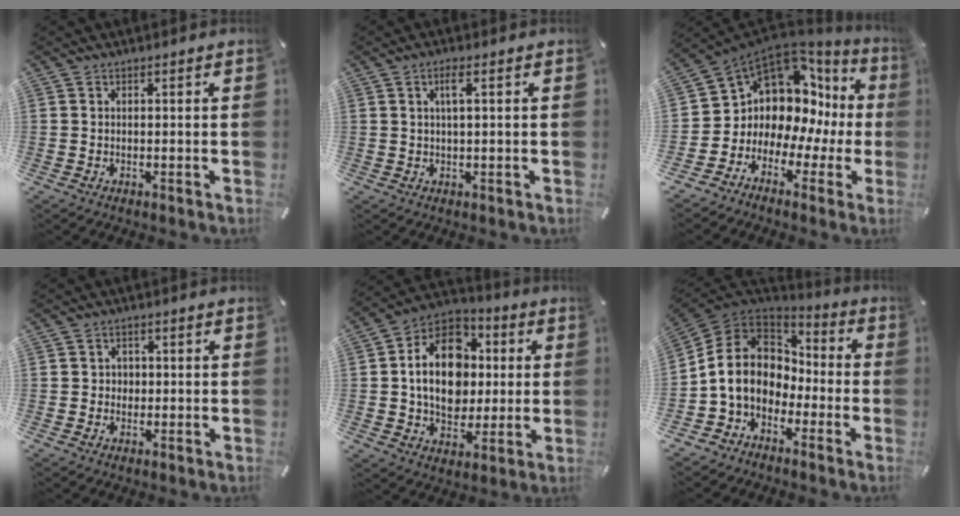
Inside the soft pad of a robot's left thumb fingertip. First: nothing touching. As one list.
[{"total": 3.1, "force": [1.0, 0.6, 2.9], "torque": [-0.060, 0.005, 0.014]}, {"total": 9.5, "force": [3.8, 8.1, 3.2], "torque": [-0.073, -0.065, 0.073]}, {"total": 2.5, "force": [-0.4, 2.5, 0.4], "torque": [-0.004, 0.004, -0.012]}, {"total": 16.8, "force": [0.3, 13.4, 10.1], "torque": [-0.188, 0.011, 0.006]}, {"total": 11.6, "force": [-1.8, 10.3, 4.9], "torque": [-0.135, 0.018, -0.029]}]